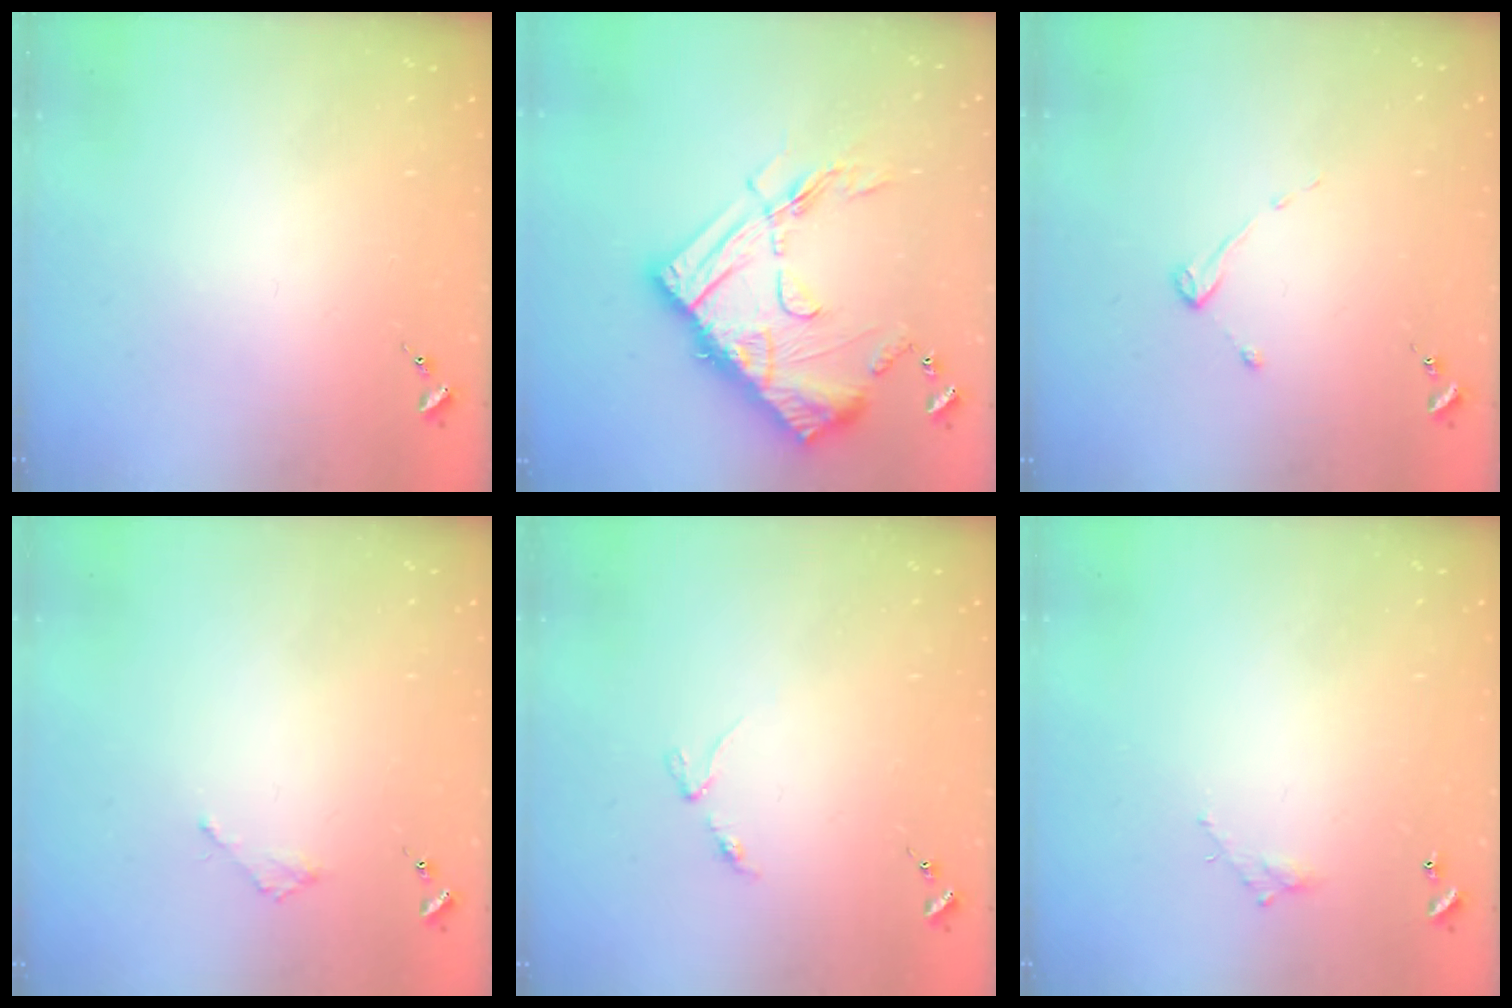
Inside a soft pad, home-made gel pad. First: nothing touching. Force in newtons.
{"total": 21.5, "press": 21.4, "slide": 1.6}
{"total": 2.7, "press": 2.7, "slide": 0.3}
{"total": 1.8, "press": 1.8, "slide": 0.2}
{"total": 2.9, "press": 2.8, "slide": 0.4}
{"total": 3.5, "press": 3.5, "slide": 0.2}